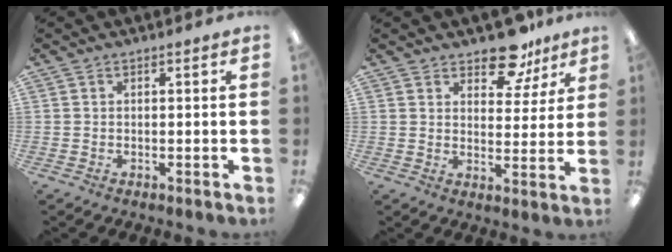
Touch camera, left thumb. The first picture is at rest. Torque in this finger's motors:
{"motor_torque": [1.48, 1.16, 0.68, -0.83, 0.03]}